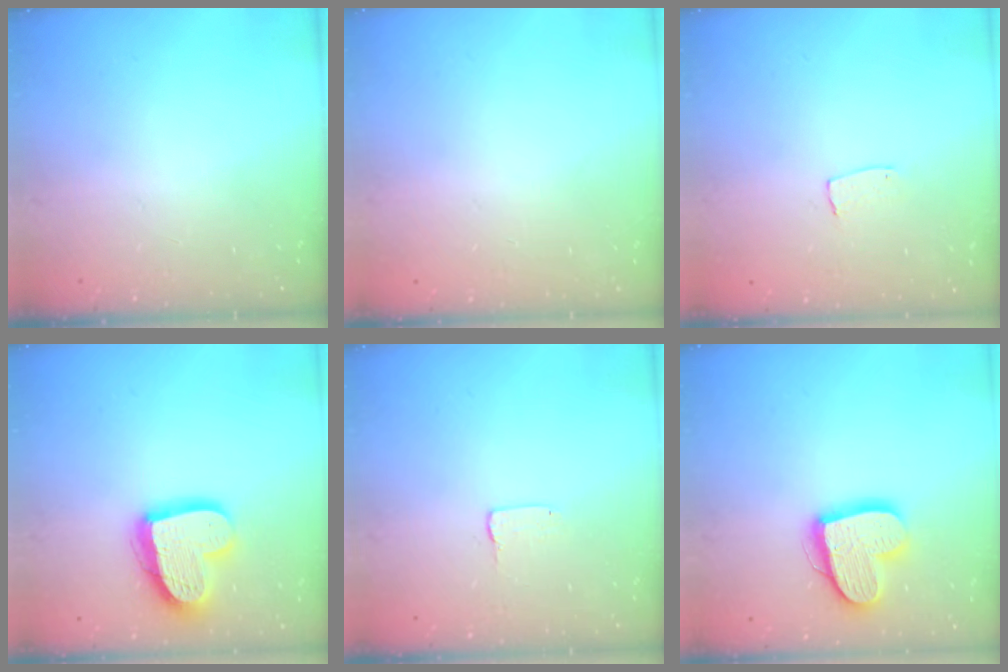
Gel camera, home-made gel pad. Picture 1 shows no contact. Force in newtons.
{"total": 0.0}
{"total": 4.3, "press": 4.3, "slide": 0.2}
{"total": 17.2, "press": 17.1, "slide": 1.5}
{"total": 1.0, "press": 1.0, "slide": 0.1}
{"total": 16.2, "press": 16.2, "slide": 1.4}